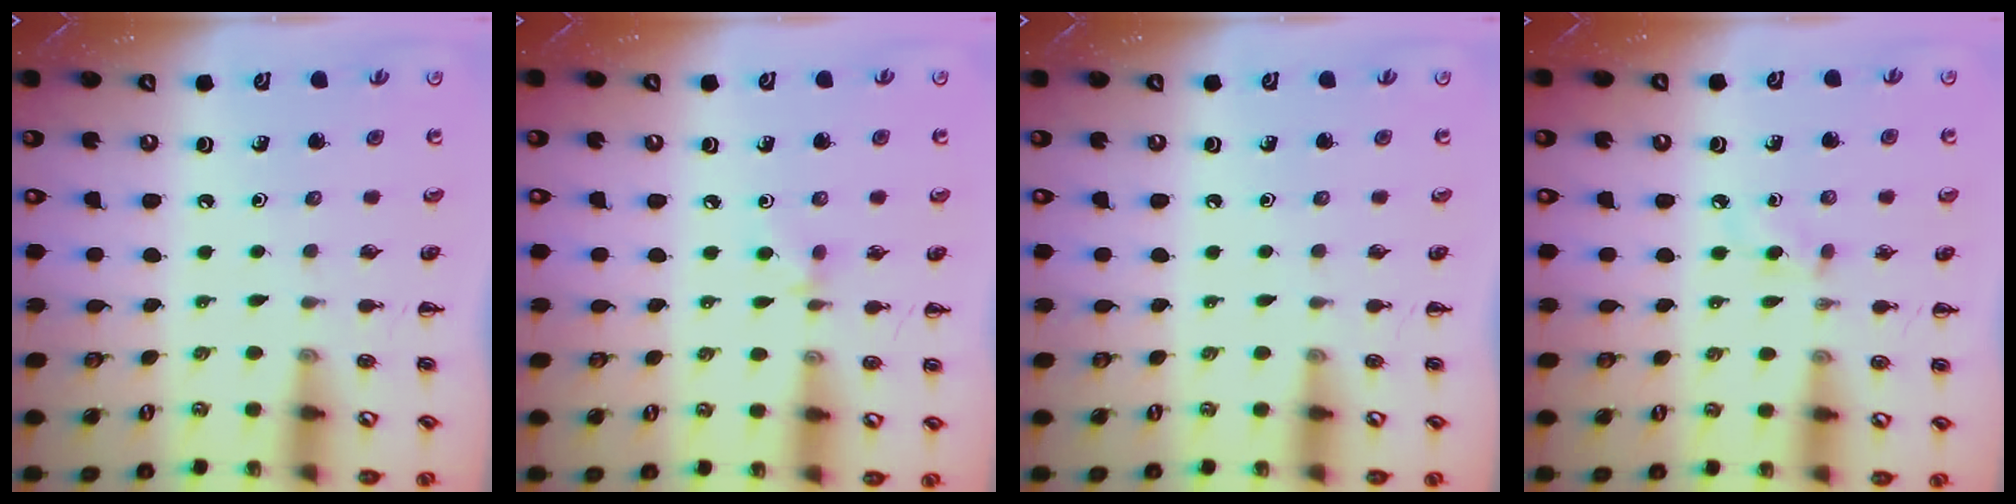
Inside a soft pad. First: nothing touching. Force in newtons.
{"total": 2.8, "press": 2.6, "slide": 1.0}
{"total": 0.0}
{"total": 3.3, "press": 3.0, "slide": 1.4}